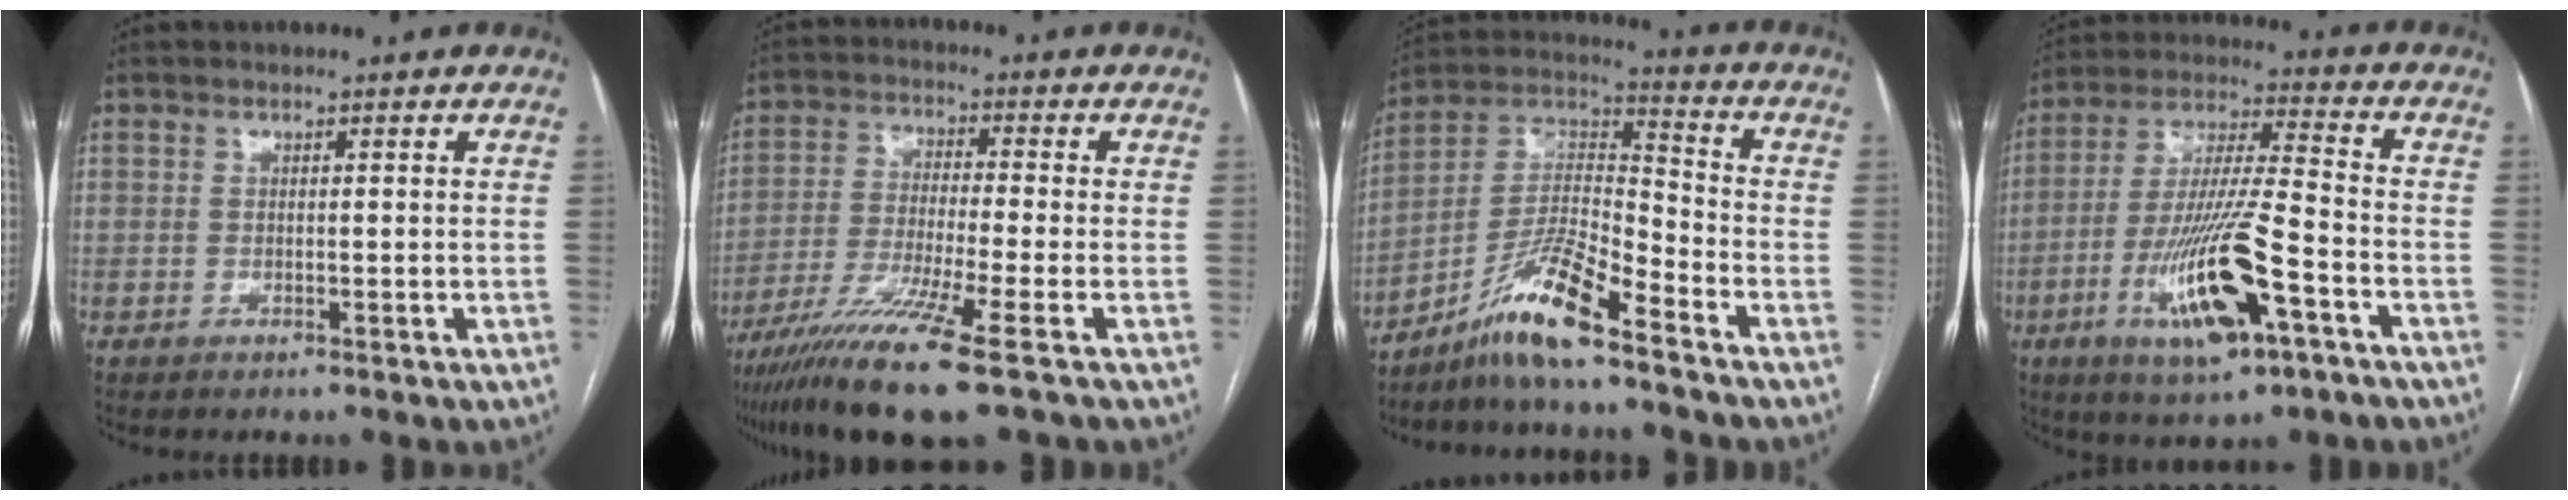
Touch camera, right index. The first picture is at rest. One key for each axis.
{"total": 12.1, "fx": -7.8, "fy": -1.1, "fz": 9.1, "tx": -0.179, "ty": -0.036, "tz": -0.143}
{"total": 11.0, "fx": -8.0, "fy": 0.5, "fz": 7.4, "tx": -0.151, "ty": 0.007, "tz": -0.153}
{"total": 16.6, "fx": -7.0, "fy": 2.4, "fz": 14.8, "tx": -0.296, "ty": -0.016, "tz": -0.118}